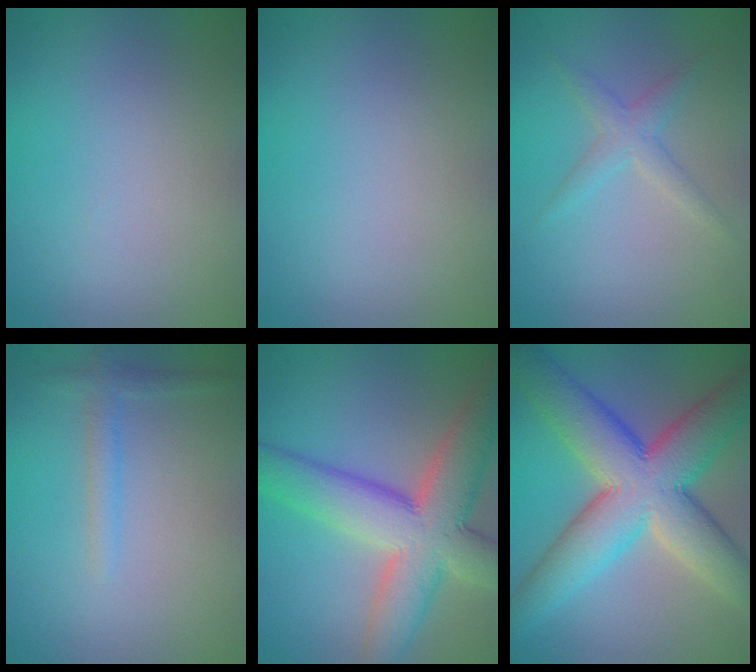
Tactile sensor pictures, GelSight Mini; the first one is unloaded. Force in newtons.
{"total": 0.0}
{"total": 1.8, "press": 1.8, "slide": 0.1}
{"total": 1.5, "press": 1.5, "slide": 0.2}
{"total": 9.7, "press": 9.6, "slide": 0.7}
{"total": 11.2, "press": 11.2, "slide": 0.6}